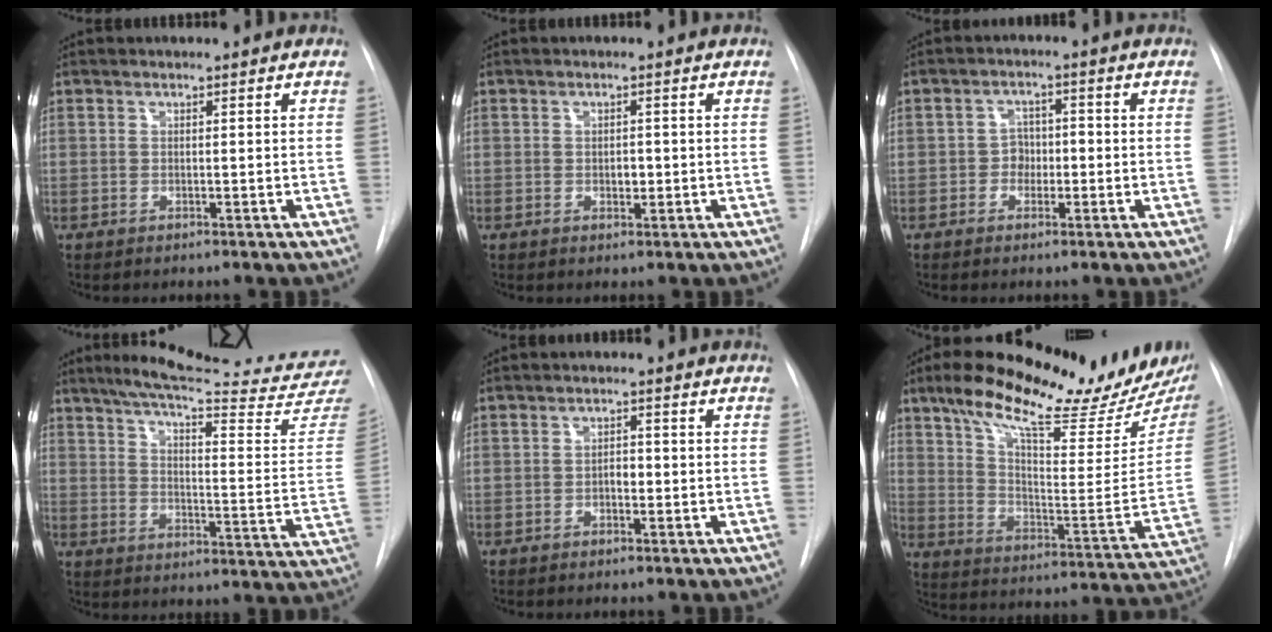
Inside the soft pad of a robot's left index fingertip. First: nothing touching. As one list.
[{"total": 1.6, "force": [-0.2, 1.1, 1.2], "torque": [-0.017, 0.001, -0.002]}, {"total": 3.0, "force": [-0.9, 2.4, 1.6], "torque": [-0.019, 0.011, -0.017]}, {"total": 26.6, "force": [24.5, 0.2, 10.4], "torque": [-0.157, -0.105, 0.304]}, {"total": 1.9, "force": [-0.5, 1.1, 1.5], "torque": [-0.019, 0.006, -0.009]}, {"total": 25.5, "force": [19.0, 5.1, 16.3], "torque": [-0.255, -0.018, 0.270]}]